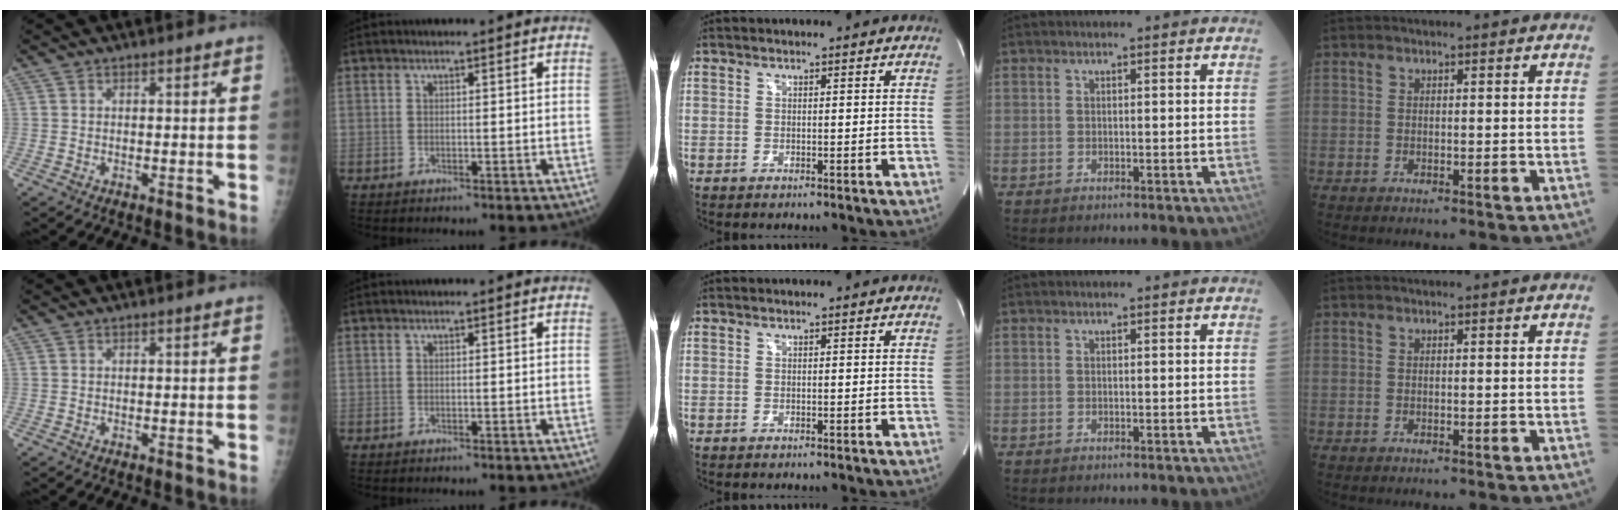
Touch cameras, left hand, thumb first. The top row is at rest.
{}